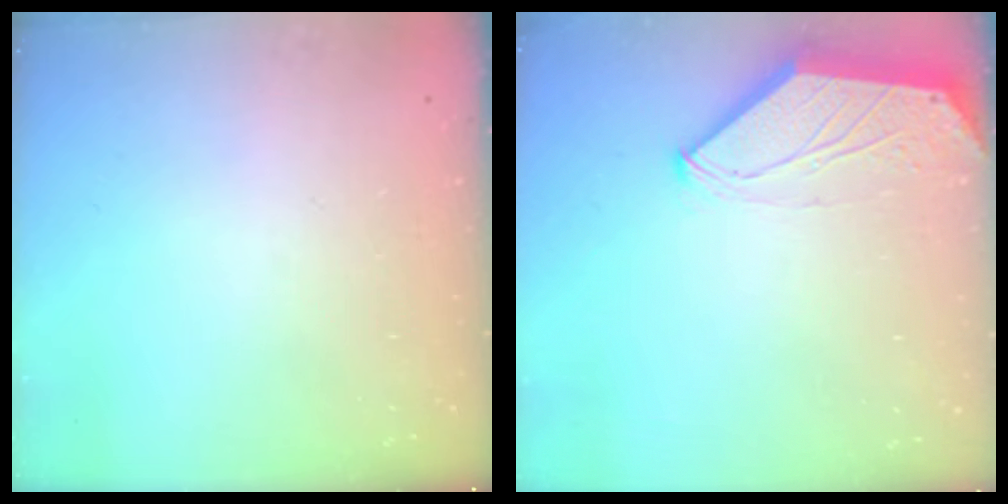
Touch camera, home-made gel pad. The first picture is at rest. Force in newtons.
{"total": 0.0}